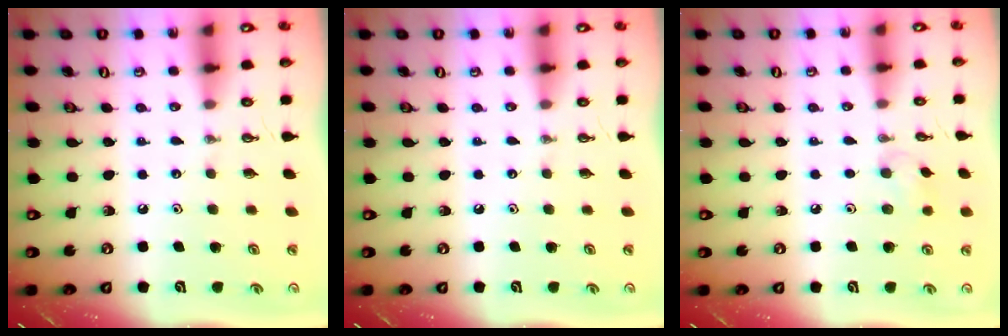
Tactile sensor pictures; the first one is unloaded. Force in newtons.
{"total": 0.0}
{"total": 6.2, "press": 6.1, "slide": 0.9}